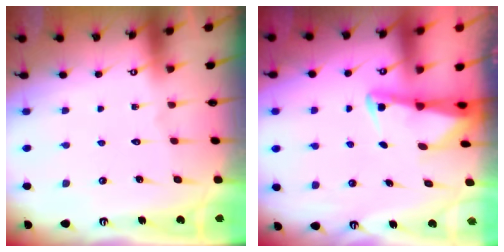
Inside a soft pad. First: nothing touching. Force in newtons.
{"total": 2.3, "press": 2.3, "slide": 0.3}